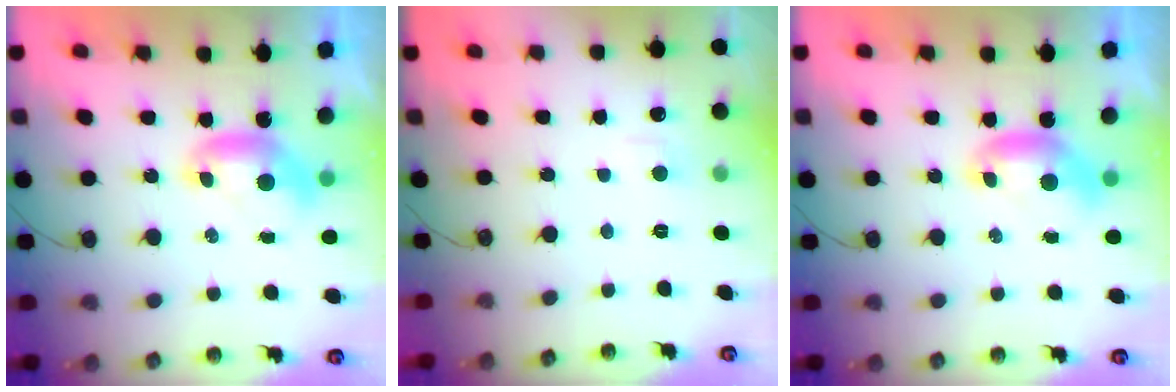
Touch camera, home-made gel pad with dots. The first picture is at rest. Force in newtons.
{"total": 2.3, "press": 2.3, "slide": 0.4}
{"total": 0.0}